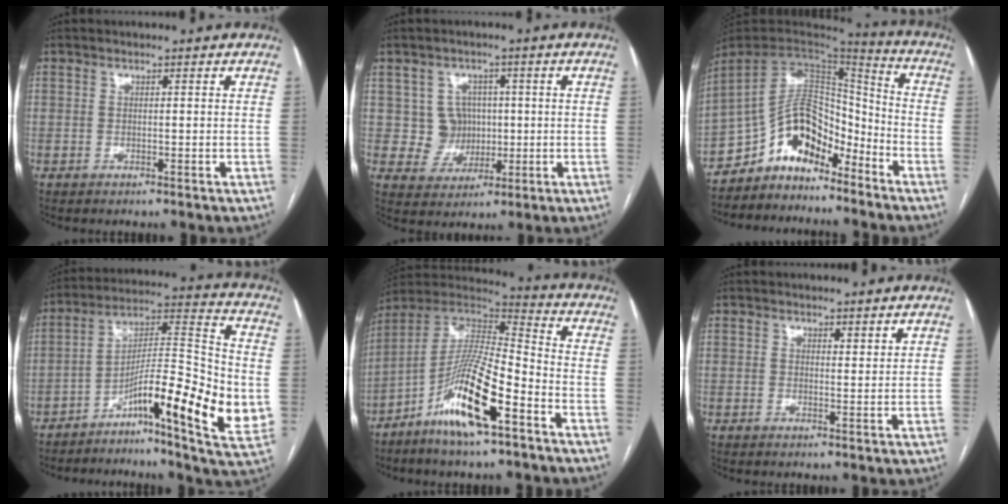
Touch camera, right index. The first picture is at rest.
{"total": 5.6, "force": [0.7, 5.4, 0.9], "torque": [-0.010, 0.018, 0.020]}
{"total": 12.0, "force": [-9.2, 5.8, 5.0], "torque": [-0.084, 0.048, -0.167]}
{"total": 17.2, "force": [-5.3, 2.1, 16.2], "torque": [-0.258, 0.010, -0.088]}
{"total": 15.5, "force": [-7.9, 2.4, 13.1], "torque": [-0.253, -0.008, -0.145]}
{"total": 1.5, "force": [1.3, 0.4, 0.6], "torque": [-0.009, -0.006, 0.020]}